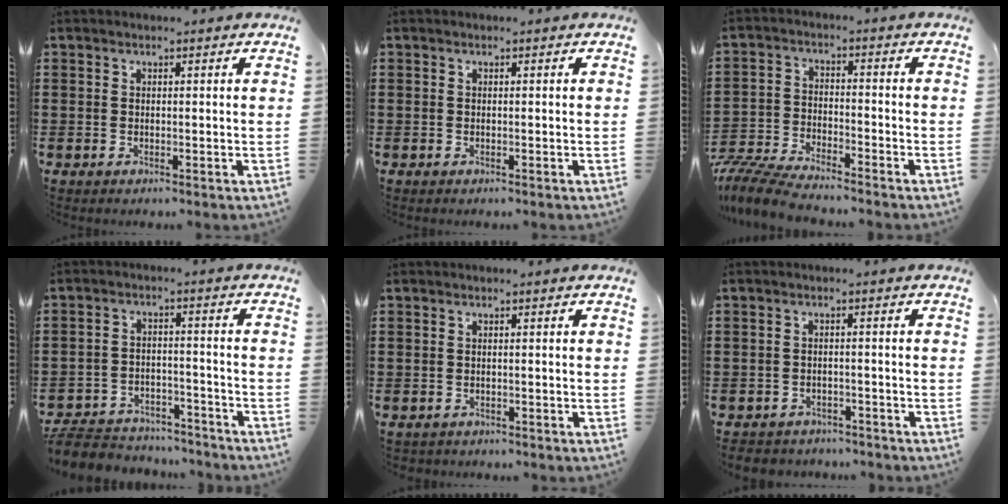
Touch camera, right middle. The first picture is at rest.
{"total": 0.0}
{"total": 6.5, "force": [-6.3, 0.6, 1.6], "torque": [-0.048, 0.000, -0.128]}
{"total": 6.1, "force": [-5.9, 1.4, 1.0], "torque": [-0.029, 0.010, -0.120]}
{"total": 0.6, "force": [-0.5, 0.2, -0.1], "torque": [0.000, 0.002, -0.013]}
{"total": 2.1, "force": [-2.1, 0.5, -0.3], "torque": [-0.003, 0.000, -0.048]}